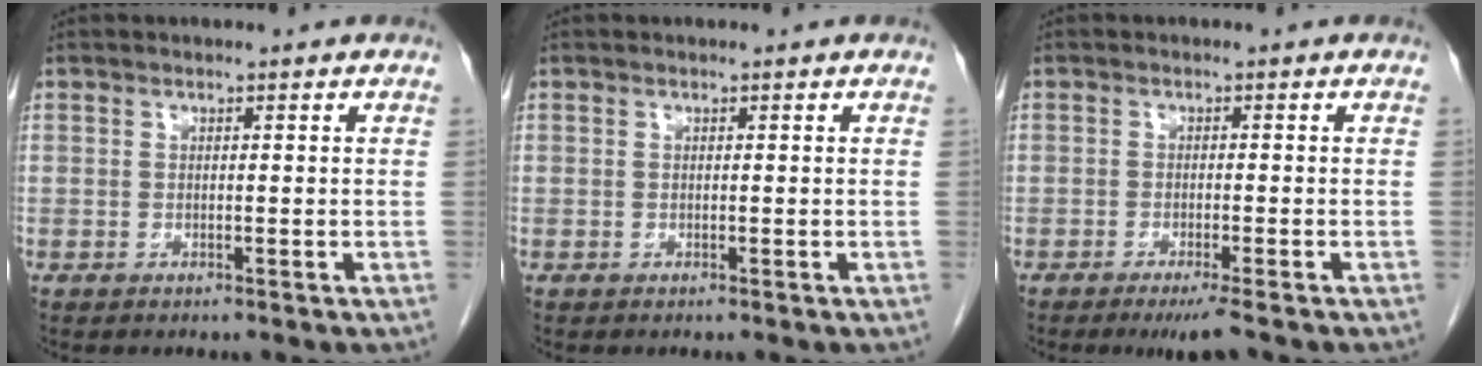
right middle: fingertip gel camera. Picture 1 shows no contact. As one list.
[{"total": 0.0}, {"total": 3.9, "force": [-2.8, 0.1, 2.6], "torque": [-0.036, -0.009, -0.044]}]